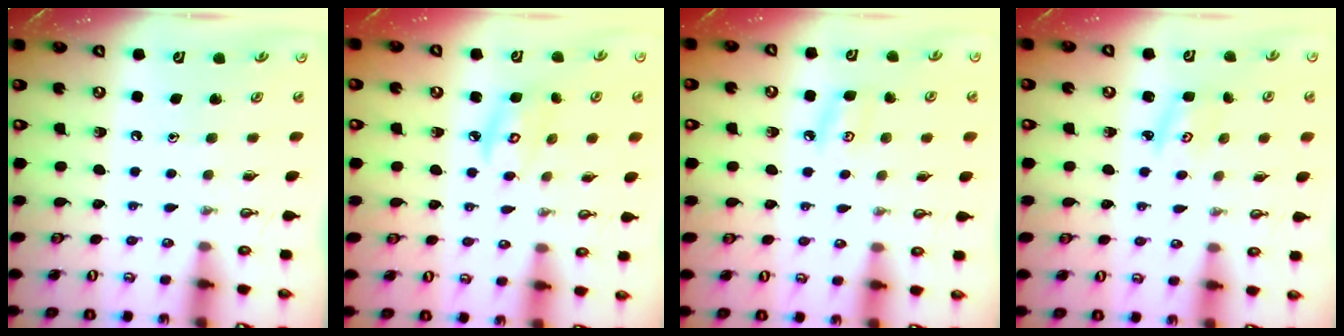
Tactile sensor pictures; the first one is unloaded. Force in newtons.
{"total": 5.4, "press": 5.4, "slide": 0.2}
{"total": 5.4, "press": 5.4, "slide": 0.5}
{"total": 3.0, "press": 2.9, "slide": 0.4}